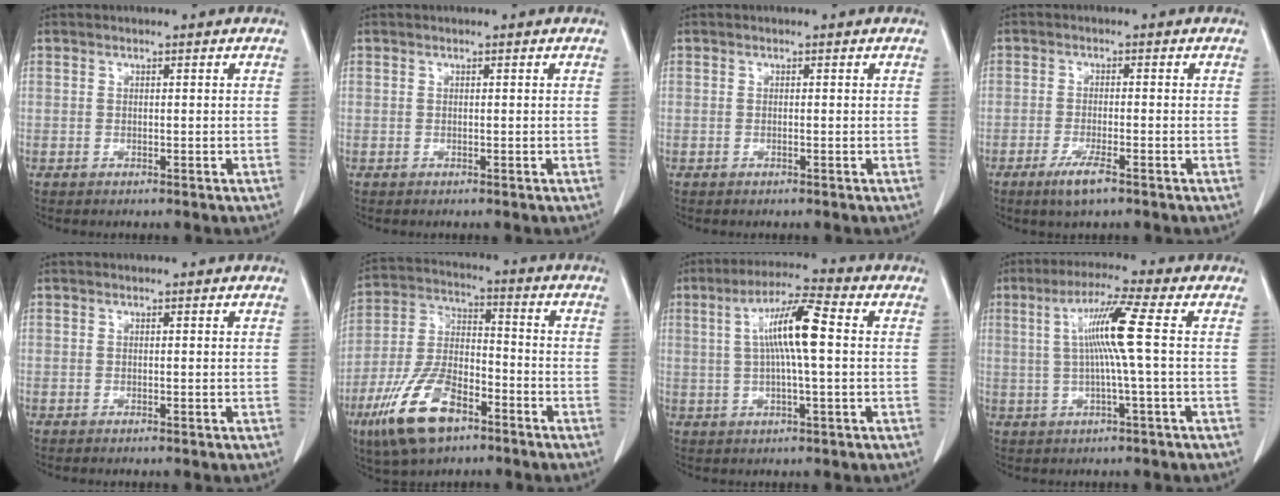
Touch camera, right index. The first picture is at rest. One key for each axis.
{"total": 0.0}
{"total": 0.0}
{"total": 4.2, "fx": -2.6, "fy": 0.3, "fz": 3.3, "tx": -0.067, "ty": -0.009, "tz": -0.047}
{"total": 0.0}
{"total": 14.0, "fx": -8.0, "fy": 5.8, "fz": 9.9, "tx": -0.214, "ty": -0.004, "tz": -0.146}
{"total": 9.3, "fx": 1.2, "fy": 0.6, "fz": 9.2, "tx": -0.173, "ty": 0.013, "tz": 0.017}
{"total": 8.1, "fx": 0.9, "fy": -1.4, "fz": 7.9, "tx": -0.150, "ty": 0.011, "tz": 0.022}